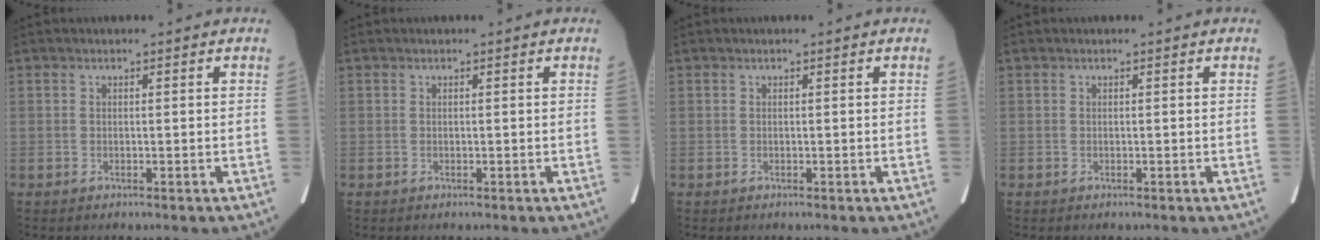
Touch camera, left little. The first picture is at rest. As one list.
[{"total": 0.0}, {"total": 0.0}, {"total": 0.0}]